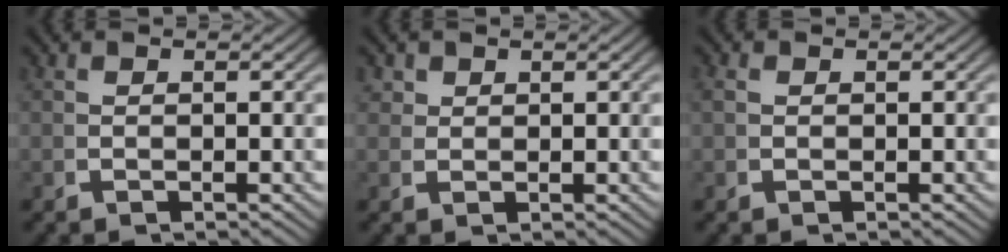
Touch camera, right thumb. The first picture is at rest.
{"total": 2.0, "force": [1.5, 1.2, 0.6], "torque": [-0.014, -0.003, 0.033]}
{"total": 0.8, "force": [0.3, 0.6, 0.3], "torque": [-0.011, -0.006, 0.012]}